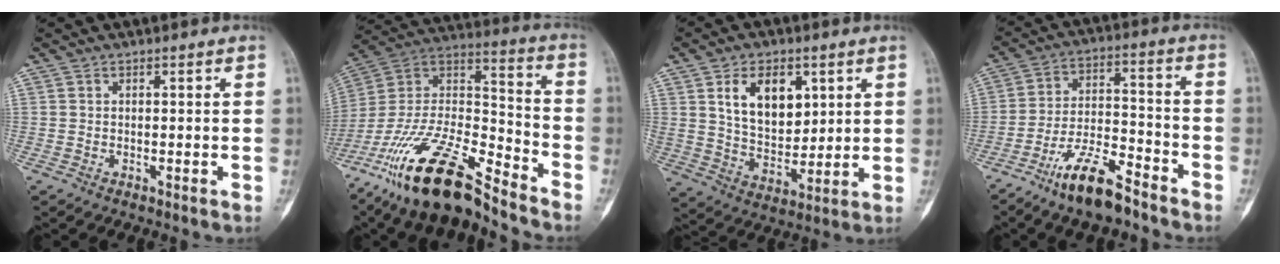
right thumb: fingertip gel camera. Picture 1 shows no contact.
{"total": 23.2, "force": [-17.4, 6.6, 13.8], "torque": [-0.287, 0.067, -0.324]}
{"total": 12.7, "force": [4.8, 7.9, 8.7], "torque": [-0.115, -0.027, 0.096]}
{"total": 15.7, "force": [-11.4, 5.0, 9.5], "torque": [-0.166, 0.082, -0.207]}